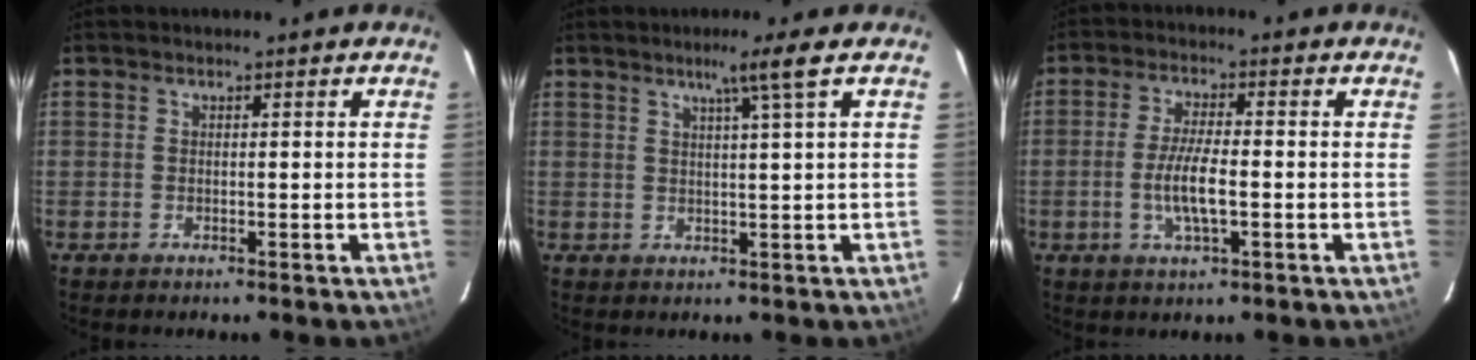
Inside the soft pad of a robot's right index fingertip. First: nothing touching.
{"total": 4.2, "force": [2.4, -1.4, 3.2], "torque": [-0.056, -0.011, 0.043]}
{"total": 6.7, "force": [-1.5, 1.5, 6.3], "torque": [-0.125, -0.003, -0.030]}